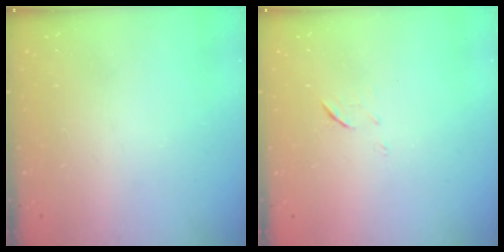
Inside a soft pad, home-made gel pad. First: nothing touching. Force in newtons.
{"total": 5.4, "press": 5.2, "slide": 1.2}